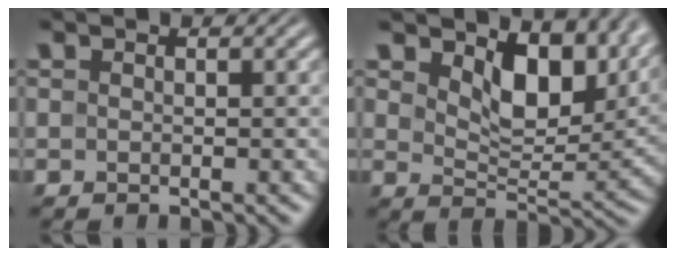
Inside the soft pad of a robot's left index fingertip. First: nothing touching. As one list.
[{"total": 8.1, "force": [4.2, 4.3, 5.4], "torque": [-0.084, -0.017, 0.069]}]